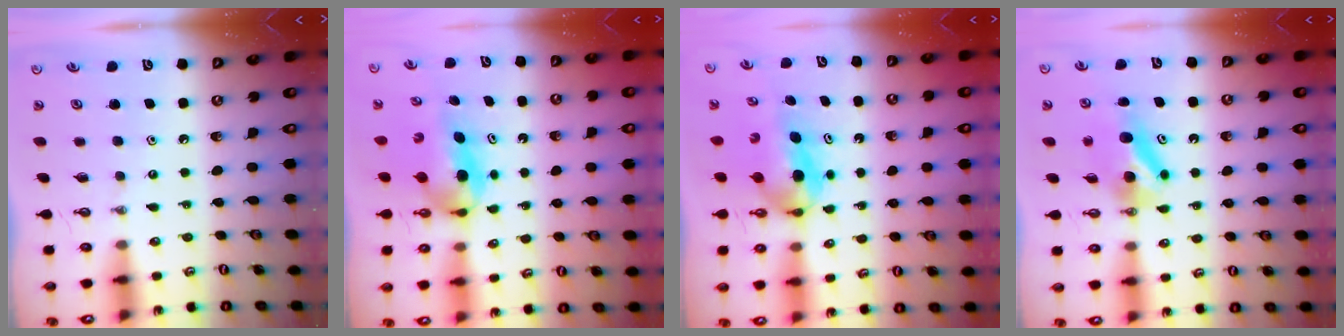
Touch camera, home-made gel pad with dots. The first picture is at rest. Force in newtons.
{"total": 5.7, "press": 5.0, "slide": 2.7}
{"total": 5.9, "press": 5.5, "slide": 2.3}
{"total": 6.6, "press": 6.5, "slide": 1.2}